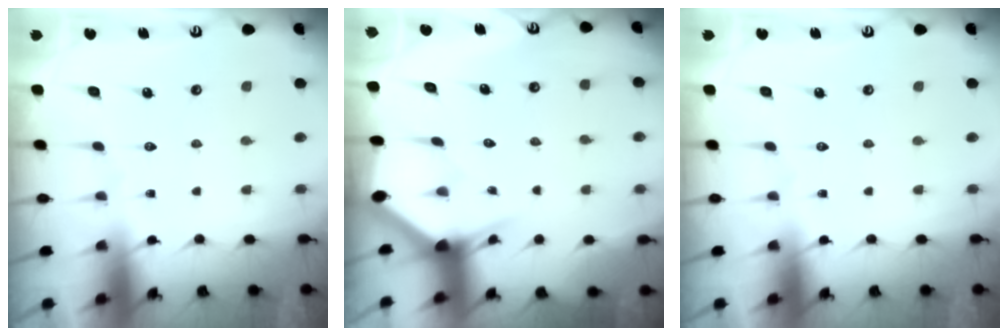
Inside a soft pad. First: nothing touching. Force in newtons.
{"total": 3.0, "press": 3.0, "slide": 0.1}
{"total": 0.0}